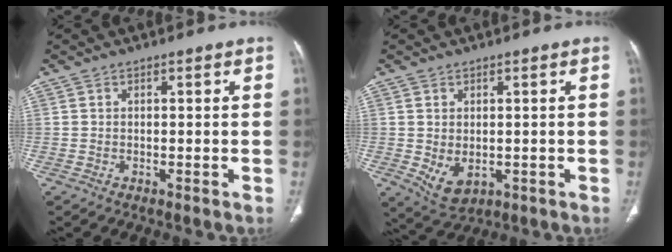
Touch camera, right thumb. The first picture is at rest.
{"total": 5.4, "force": [-0.7, 3.6, 4.0], "torque": [-0.063, -0.010, 0.006]}